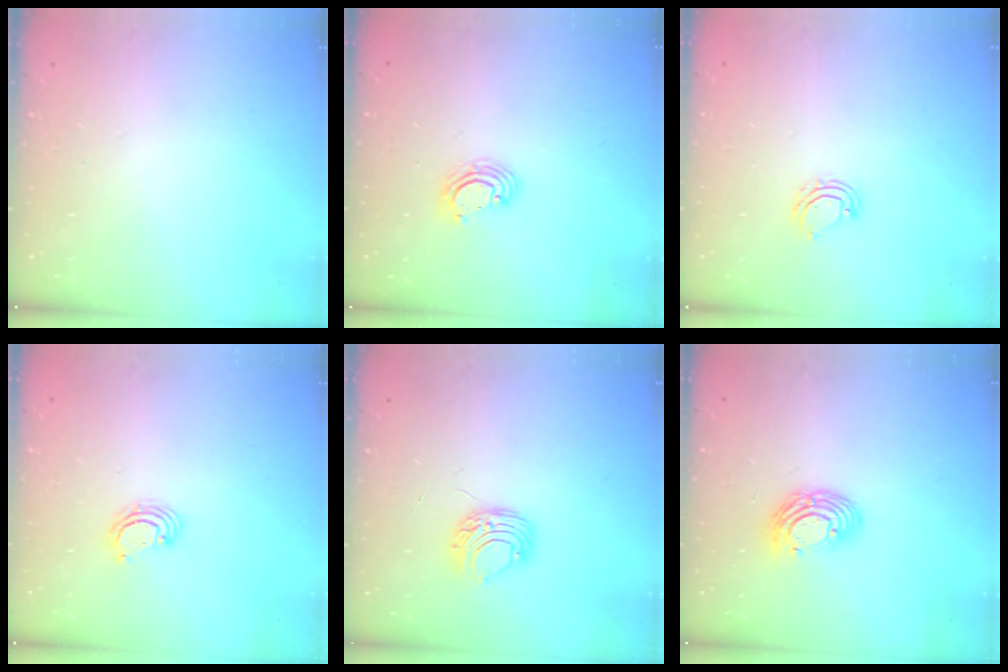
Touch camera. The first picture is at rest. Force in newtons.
{"total": 3.6, "press": 3.6, "slide": 0.3}
{"total": 5.2, "press": 5.2, "slide": 0.4}
{"total": 3.2, "press": 3.2, "slide": 0.3}
{"total": 7.5, "press": 7.4, "slide": 0.7}
{"total": 9.5, "press": 9.4, "slide": 1.7}